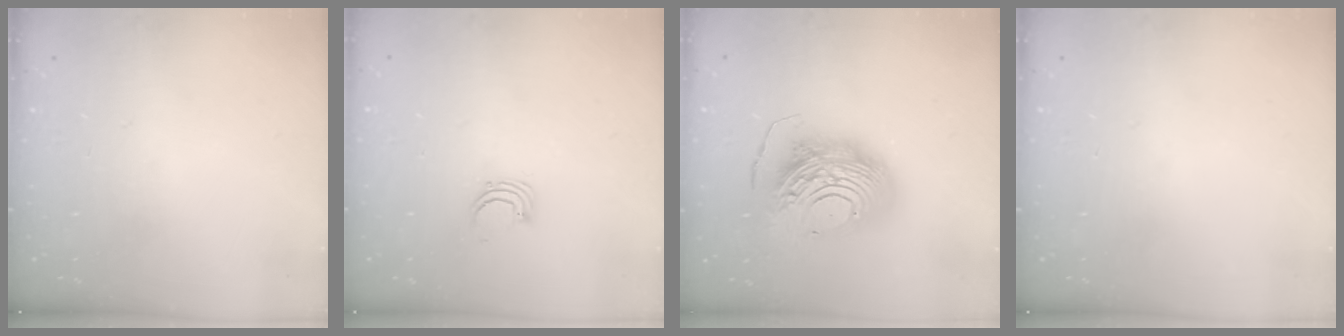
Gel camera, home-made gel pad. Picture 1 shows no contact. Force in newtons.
{"total": 2.5, "press": 2.5, "slide": 0.1}
{"total": 17.9, "press": 17.8, "slide": 1.9}
{"total": 0.0}